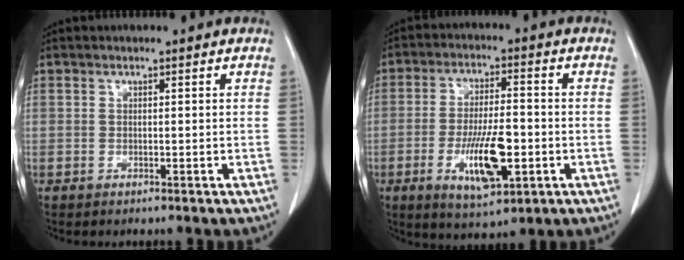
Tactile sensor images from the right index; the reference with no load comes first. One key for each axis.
{"total": 10.8, "fx": -3.1, "fy": 3.1, "fz": 9.9, "tx": -0.184, "ty": -0.006, "tz": -0.046}